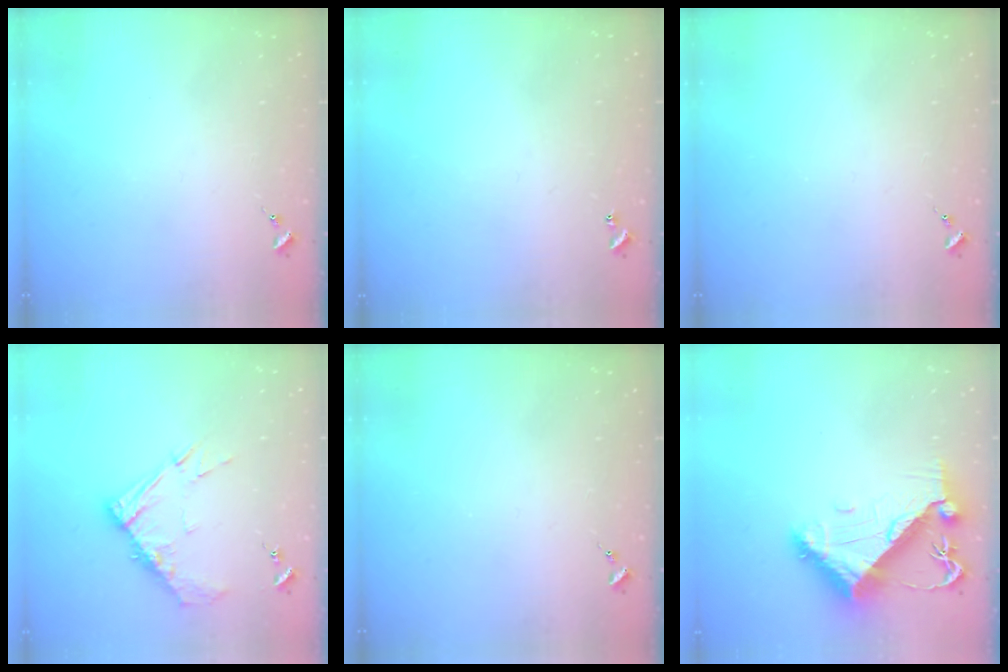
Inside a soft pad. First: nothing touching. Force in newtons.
{"total": 0.9, "press": 0.9, "slide": 0.2}
{"total": 0.0}
{"total": 11.1, "press": 11.0, "slide": 1.1}
{"total": 0.0}
{"total": 10.5, "press": 10.4, "slide": 1.3}